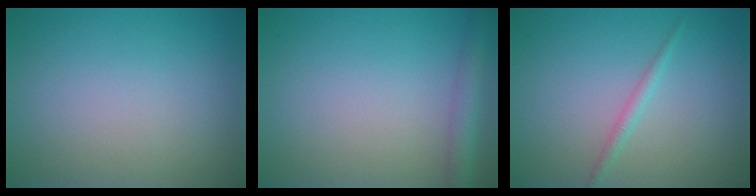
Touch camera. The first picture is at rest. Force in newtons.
{"total": 2.8, "press": 2.8, "slide": 0.1}
{"total": 1.1, "press": 1.1, "slide": 0.0}